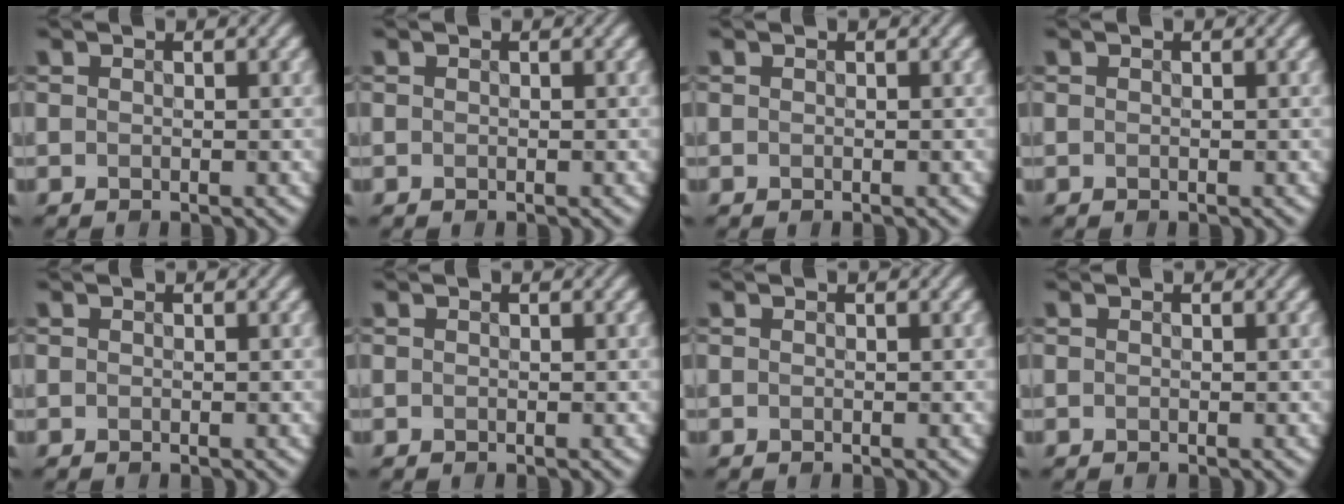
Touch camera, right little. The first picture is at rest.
{"total": 0.0}
{"total": 0.0}
{"total": 0.0}
{"total": 0.0}
{"total": 0.0}
{"total": 0.0}
{"total": 0.0}